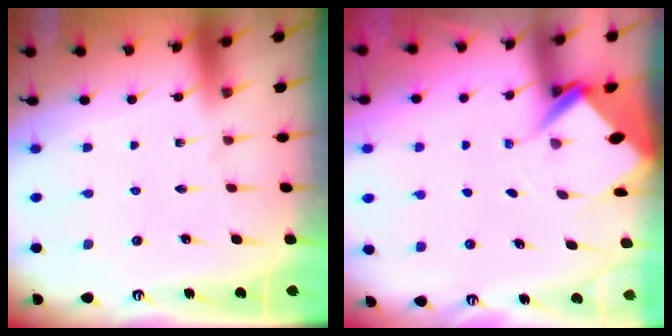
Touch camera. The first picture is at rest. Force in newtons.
{"total": 5.1, "press": 5.1, "slide": 0.4}